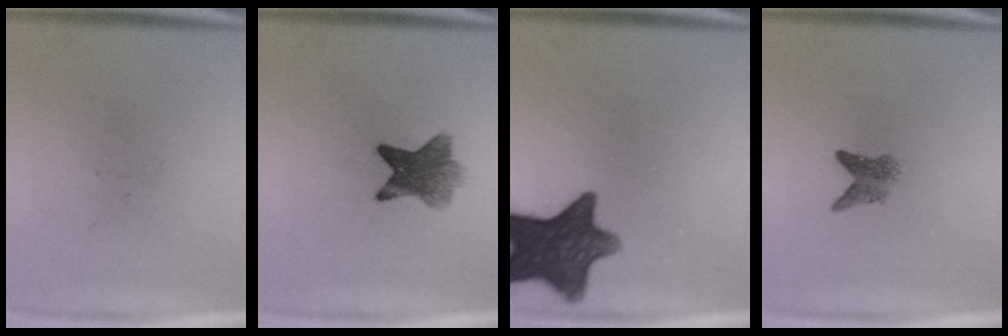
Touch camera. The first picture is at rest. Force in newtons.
{"total": 7.2}
{"total": 12.8}
{"total": 2.6}